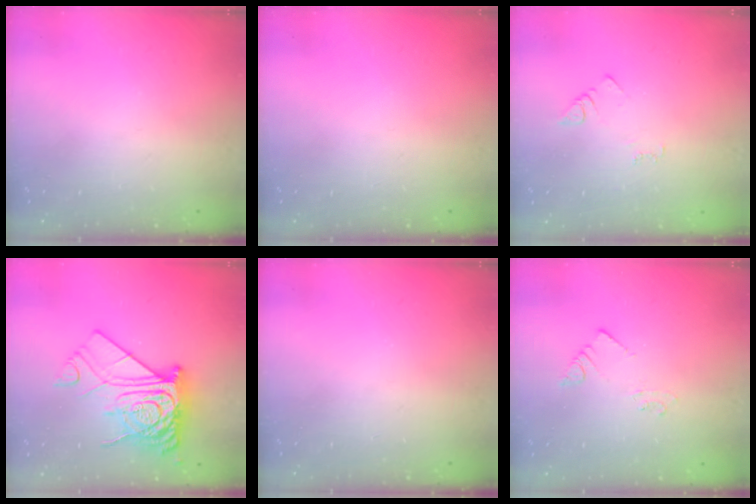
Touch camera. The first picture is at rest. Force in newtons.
{"total": 0.0}
{"total": 3.2, "press": 3.2, "slide": 0.4}
{"total": 15.8, "press": 15.8, "slide": 1.6}
{"total": 0.0}
{"total": 2.2, "press": 2.2, "slide": 0.1}